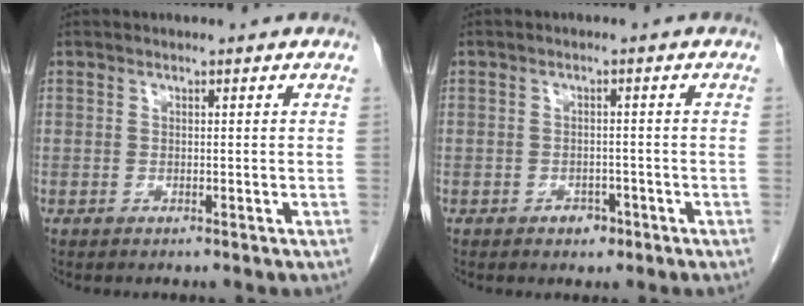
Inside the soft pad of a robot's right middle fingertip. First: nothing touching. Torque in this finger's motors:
{"motor_torque": [0.45, -0.25, 0.04, 0.00]}